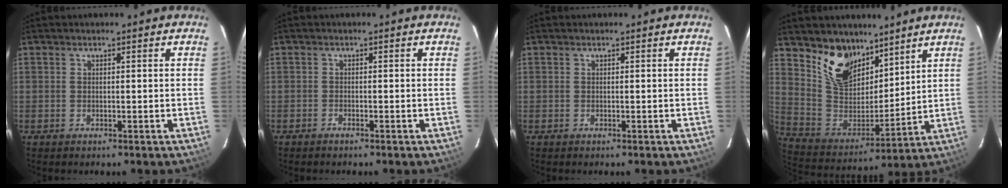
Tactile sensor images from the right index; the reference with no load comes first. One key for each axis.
{"total": 0.7, "fx": -0.7, "fy": 0.1, "fz": 0.2, "tx": -0.006, "ty": 0.002, "tz": -0.016}
{"total": 0.0}
{"total": 14.0, "fx": 9.8, "fy": 7.7, "fz": 6.3, "tx": -0.131, "ty": -0.005, "tz": 0.197}